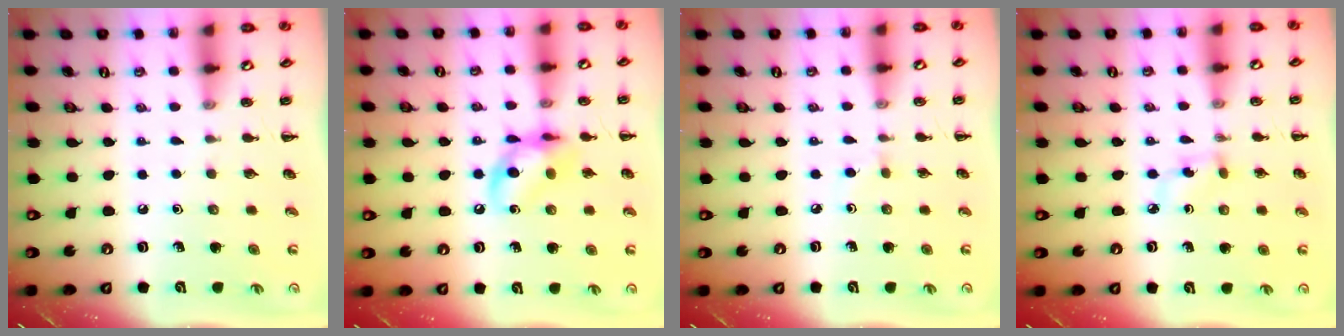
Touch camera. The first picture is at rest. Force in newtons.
{"total": 12.1, "press": 11.9, "slide": 2.2}
{"total": 2.7, "press": 2.5, "slide": 1.2}
{"total": 4.6, "press": 4.4, "slide": 1.5}